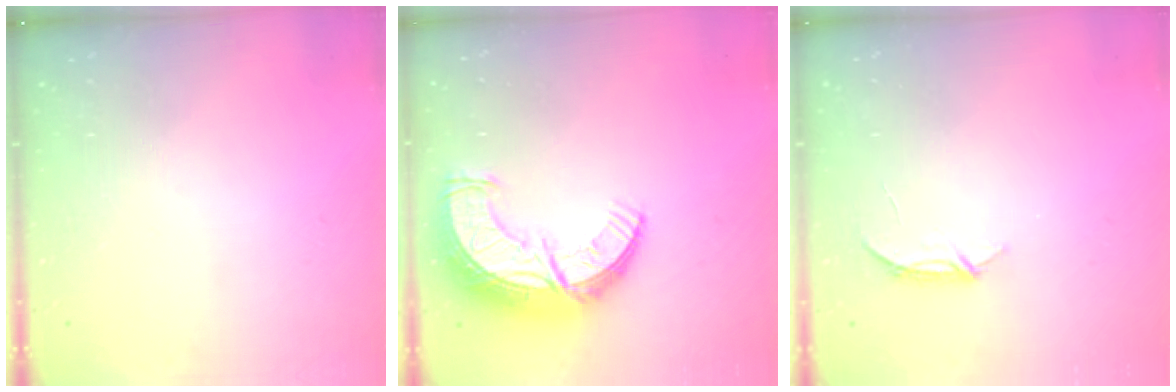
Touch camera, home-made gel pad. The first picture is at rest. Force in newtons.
{"total": 13.4, "press": 13.4, "slide": 1.0}
{"total": 3.8, "press": 3.8, "slide": 0.5}